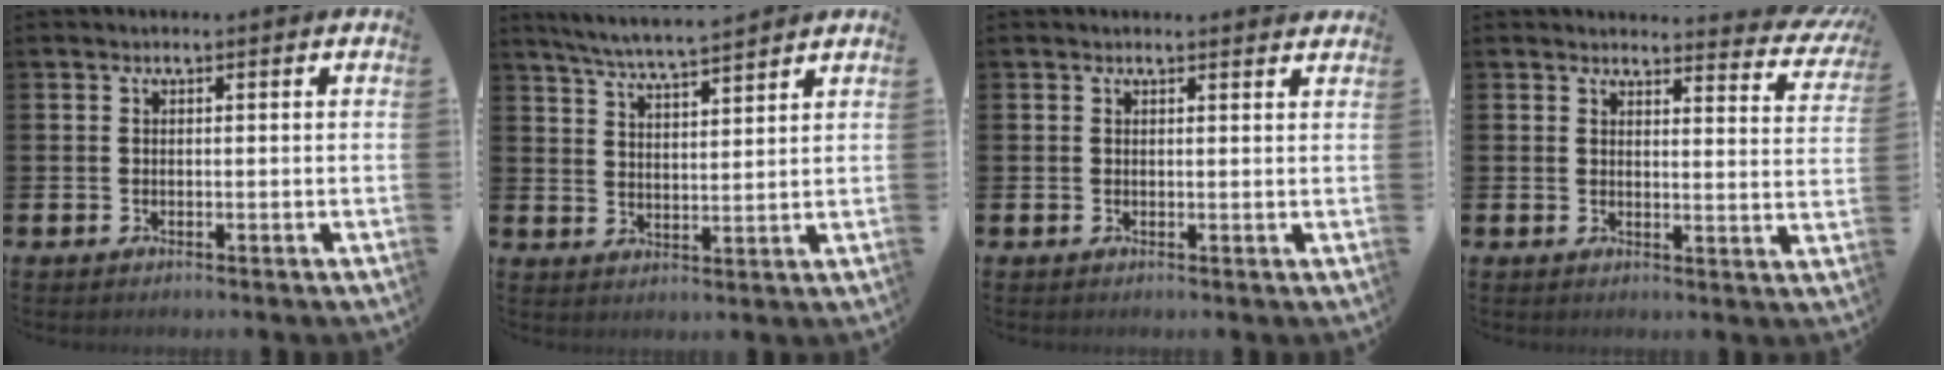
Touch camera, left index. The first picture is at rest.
{"total": 5.8, "force": [5.6, -0.1, 1.3], "torque": [-0.042, -0.029, 0.100]}
{"total": 0.9, "force": [0.9, 0.0, 0.1], "torque": [0.011, -0.006, 0.013]}
{"total": 3.3, "force": [3.2, 0.5, 0.5], "torque": [0.011, -0.036, 0.048]}